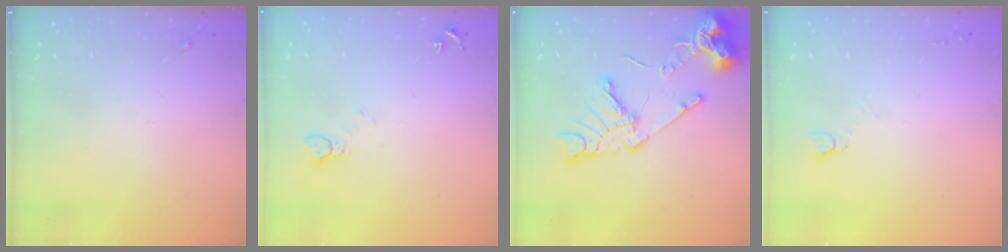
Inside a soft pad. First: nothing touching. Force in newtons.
{"total": 3.7, "press": 3.7, "slide": 0.1}
{"total": 16.4, "press": 16.3, "slide": 1.9}
{"total": 2.7, "press": 2.7, "slide": 0.3}